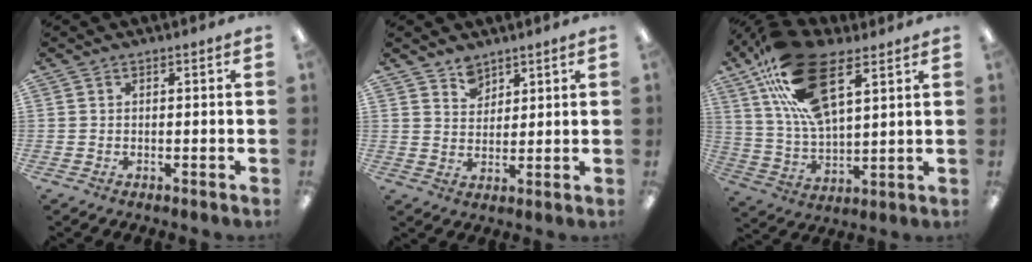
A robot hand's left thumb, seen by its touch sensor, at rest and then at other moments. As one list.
[{"total": 4.9, "force": [4.0, 2.7, 0.6], "torque": [-0.008, -0.022, 0.076]}, {"total": 21.2, "force": [11.7, 9.3, 15.0], "torque": [-0.281, -0.037, 0.210]}]